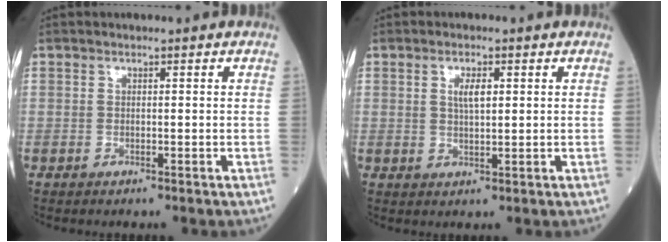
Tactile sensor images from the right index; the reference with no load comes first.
{"total": 2.9, "force": [0.9, 0.8, 2.7], "torque": [-0.052, 0.001, 0.016]}